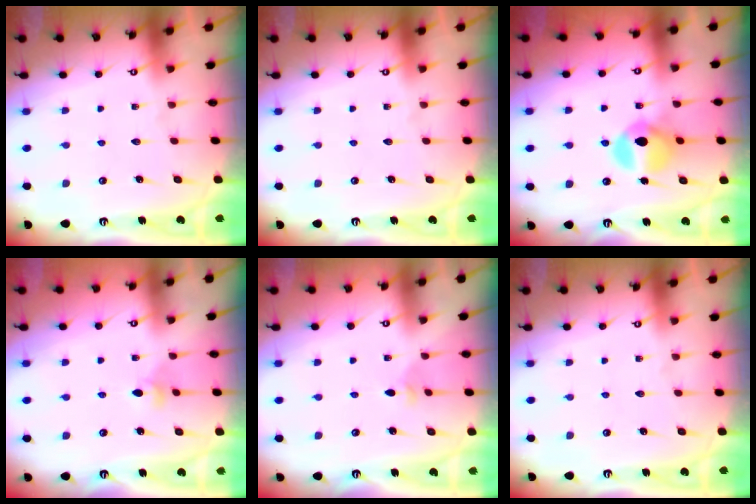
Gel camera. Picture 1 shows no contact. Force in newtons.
{"total": 0.0}
{"total": 11.7, "press": 11.6, "slide": 0.8}
{"total": 2.9, "press": 2.8, "slide": 0.6}
{"total": 2.6, "press": 2.5, "slide": 0.7}
{"total": 0.0}